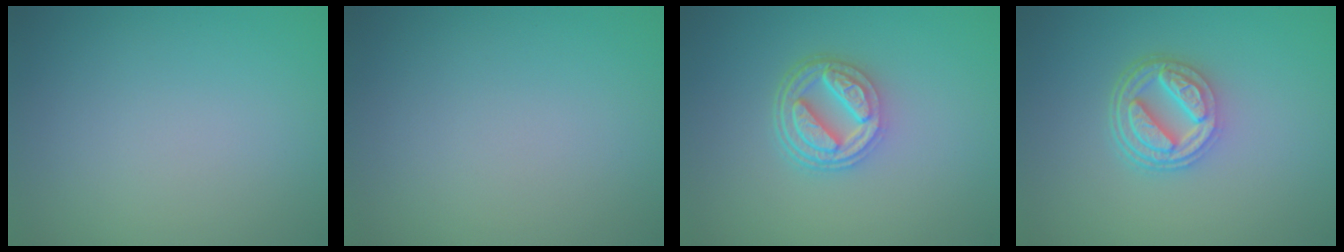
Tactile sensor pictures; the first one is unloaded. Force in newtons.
{"total": 0.0}
{"total": 4.6, "press": 3.4, "slide": 3.2}
{"total": 4.6, "press": 3.4, "slide": 3.2}